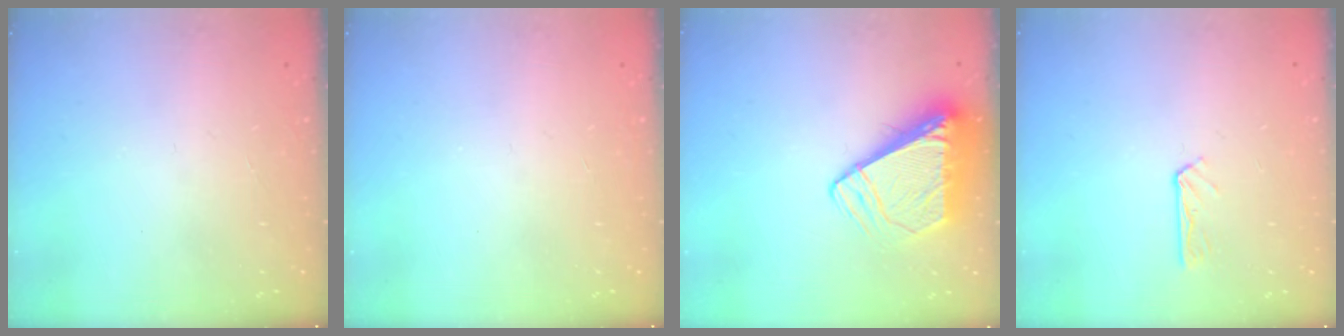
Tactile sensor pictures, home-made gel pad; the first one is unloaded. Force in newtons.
{"total": 0.0}
{"total": 9.0, "press": 8.9, "slide": 1.2}
{"total": 2.7, "press": 2.7, "slide": 0.2}